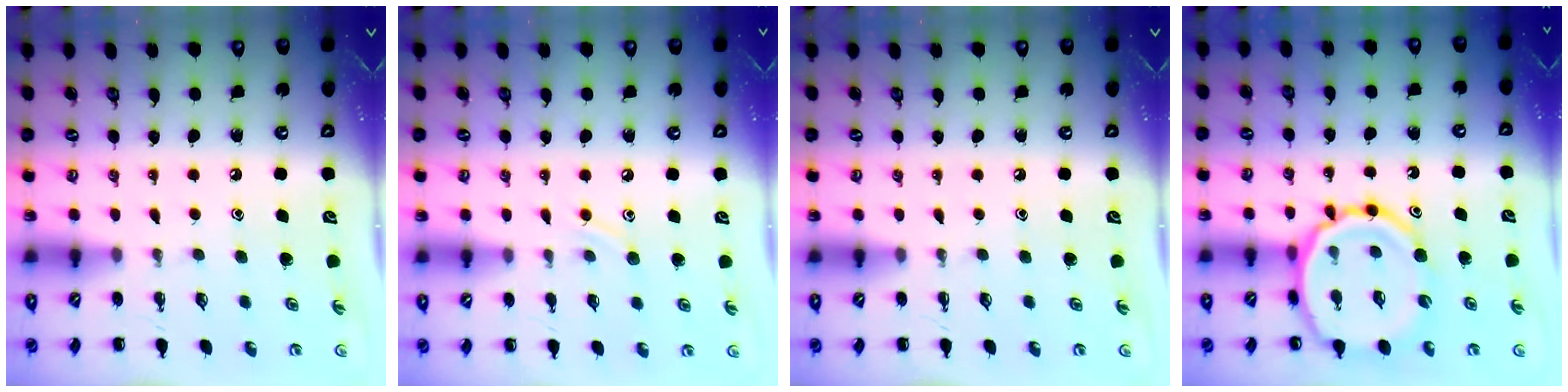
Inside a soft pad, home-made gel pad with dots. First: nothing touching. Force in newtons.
{"total": 6.8, "press": 6.6, "slide": 1.7}
{"total": 0.0}
{"total": 15.0, "press": 14.8, "slide": 2.5}